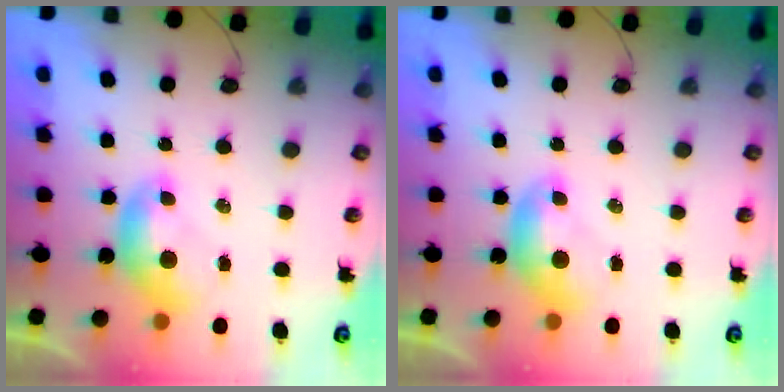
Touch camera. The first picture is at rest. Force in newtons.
{"total": 0.0}